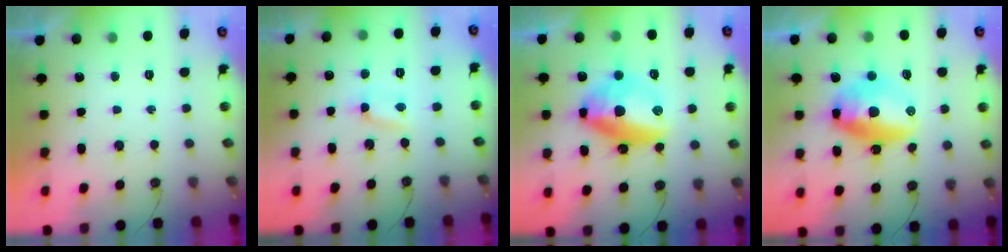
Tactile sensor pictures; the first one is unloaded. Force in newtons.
{"total": 1.8, "press": 1.8, "slide": 0.2}
{"total": 14.6, "press": 14.4, "slide": 1.9}
{"total": 12.3, "press": 12.1, "slide": 1.8}